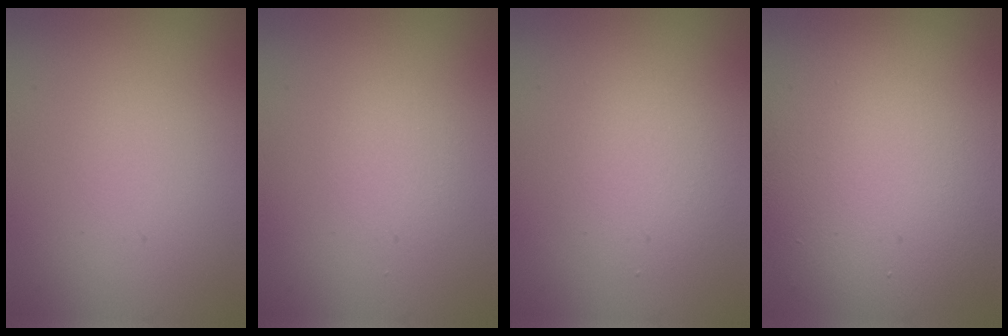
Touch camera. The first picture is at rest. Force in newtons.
{"total": 1.2, "press": 1.2, "slide": 0.1}
{"total": 2.5, "press": 2.5, "slide": 0.2}
{"total": 12.3, "press": 12.3, "slide": 0.6}